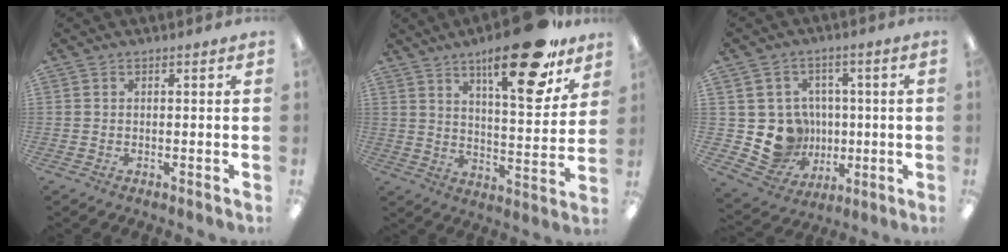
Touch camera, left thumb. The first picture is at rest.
{"total": 21.4, "force": [14.3, 6.3, 14.7], "torque": [-0.206, -0.086, 0.223]}
{"total": 12.5, "force": [-0.9, 11.9, 3.9], "torque": [-0.093, 0.001, 0.002]}